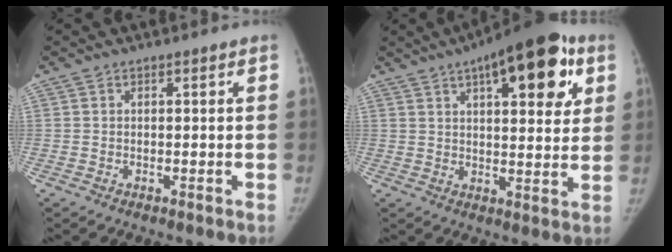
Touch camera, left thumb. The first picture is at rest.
{"total": 19.2, "force": [8.7, 7.7, 15.3], "torque": [-0.182, -0.008, 0.118]}